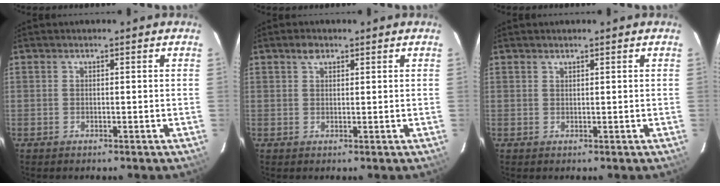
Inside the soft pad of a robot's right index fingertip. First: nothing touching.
{"total": 1.9, "force": [1.2, 1.2, 1.0], "torque": [-0.017, 0.007, 0.020]}
{"total": 0.5, "force": [0.5, 0.1, 0.1], "torque": [-0.001, 0.001, 0.010]}